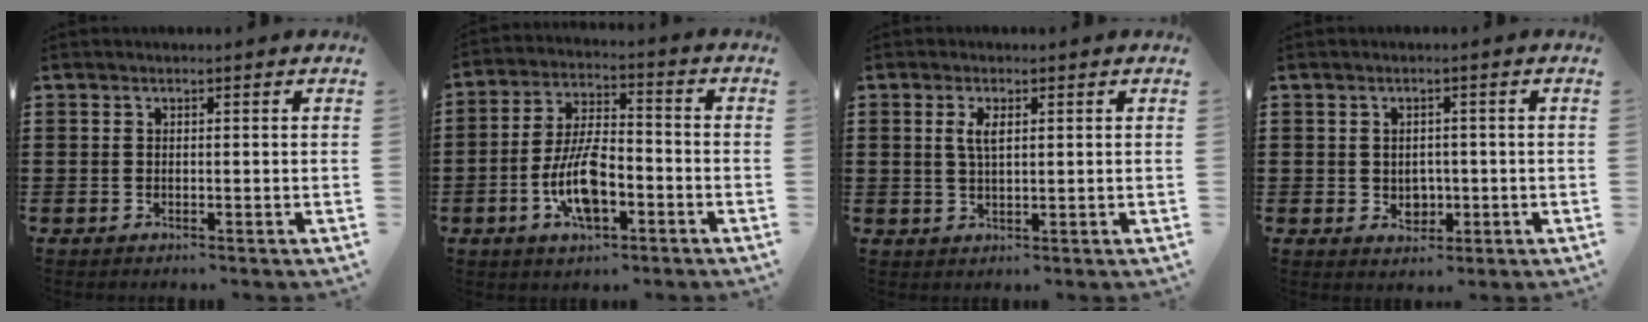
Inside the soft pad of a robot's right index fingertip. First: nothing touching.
{"total": 9.9, "force": [-3.5, 4.1, 8.3], "torque": [-0.175, 0.000, -0.066]}
{"total": 2.9, "force": [0.9, 1.0, 2.6], "torque": [-0.055, 0.006, 0.014]}
{"total": 2.5, "force": [-0.2, 2.1, 1.3], "torque": [-0.022, 0.003, -0.007]}